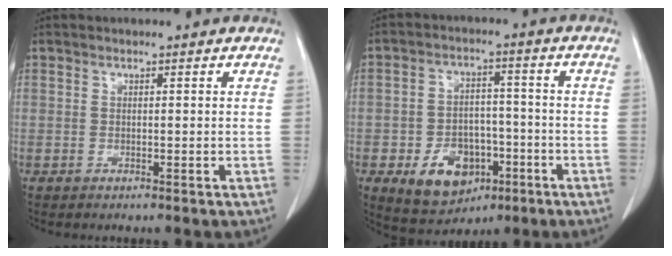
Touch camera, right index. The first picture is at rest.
{"total": 10.1, "force": [-4.2, 7.2, 5.8], "torque": [-0.098, 0.008, -0.057]}